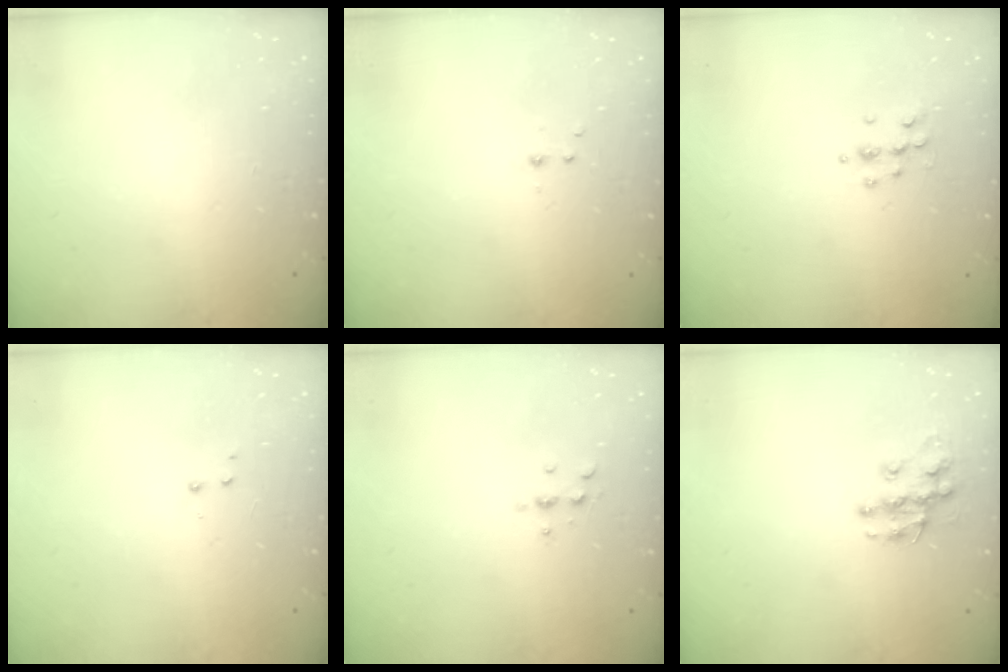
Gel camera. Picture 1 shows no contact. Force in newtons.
{"total": 2.2, "press": 1.9, "slide": 1.0}
{"total": 4.8, "press": 4.7, "slide": 0.5}
{"total": 2.8, "press": 2.7, "slide": 0.5}
{"total": 3.1, "press": 3.1, "slide": 0.5}
{"total": 10.0, "press": 10.0, "slide": 0.6}